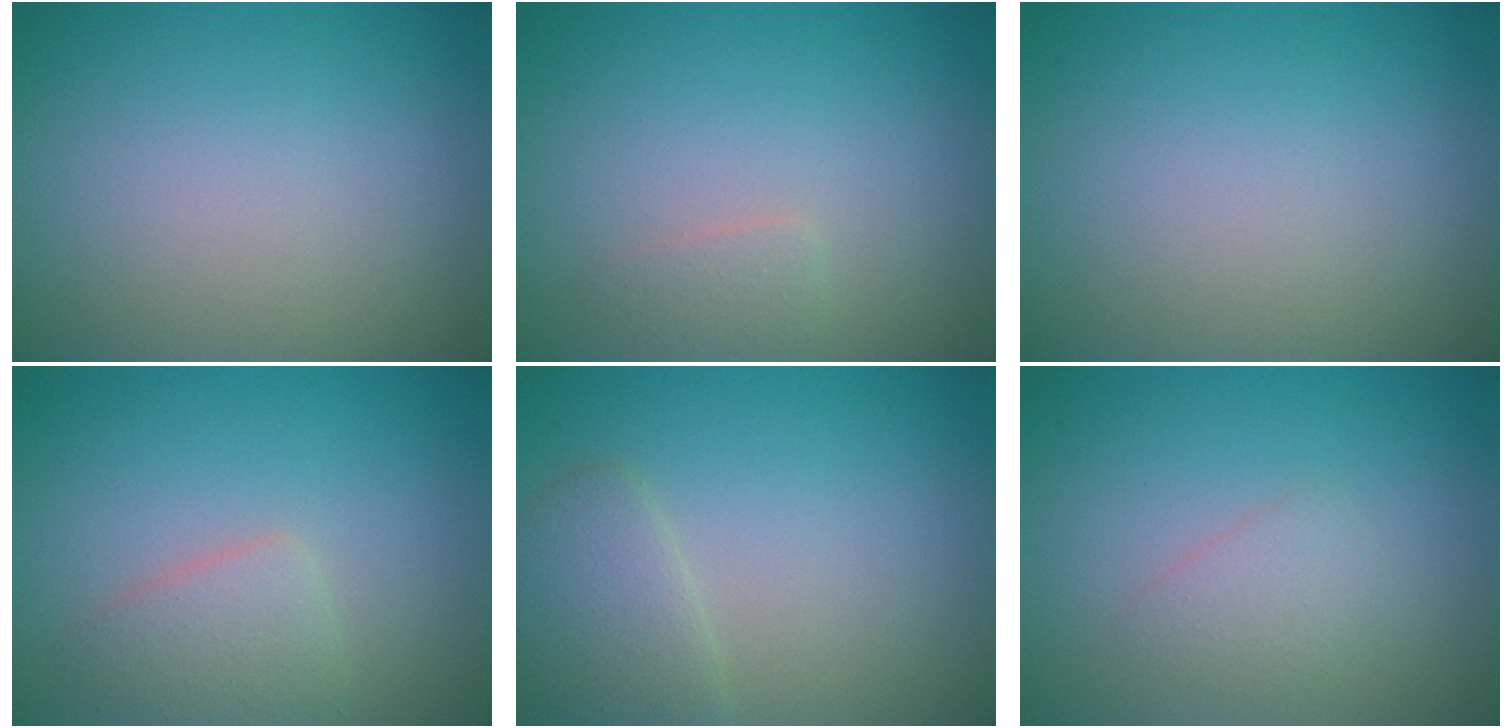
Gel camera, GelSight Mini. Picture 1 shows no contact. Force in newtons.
{"total": 1.0, "press": 1.0, "slide": 0.1}
{"total": 0.0}
{"total": 2.4, "press": 2.4, "slide": 0.1}
{"total": 2.6, "press": 2.6, "slide": 0.2}
{"total": 1.5, "press": 1.5, "slide": 0.0}